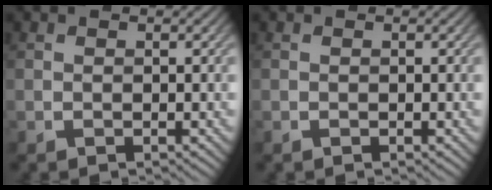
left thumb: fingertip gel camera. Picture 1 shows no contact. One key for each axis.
{"total": 0.0}